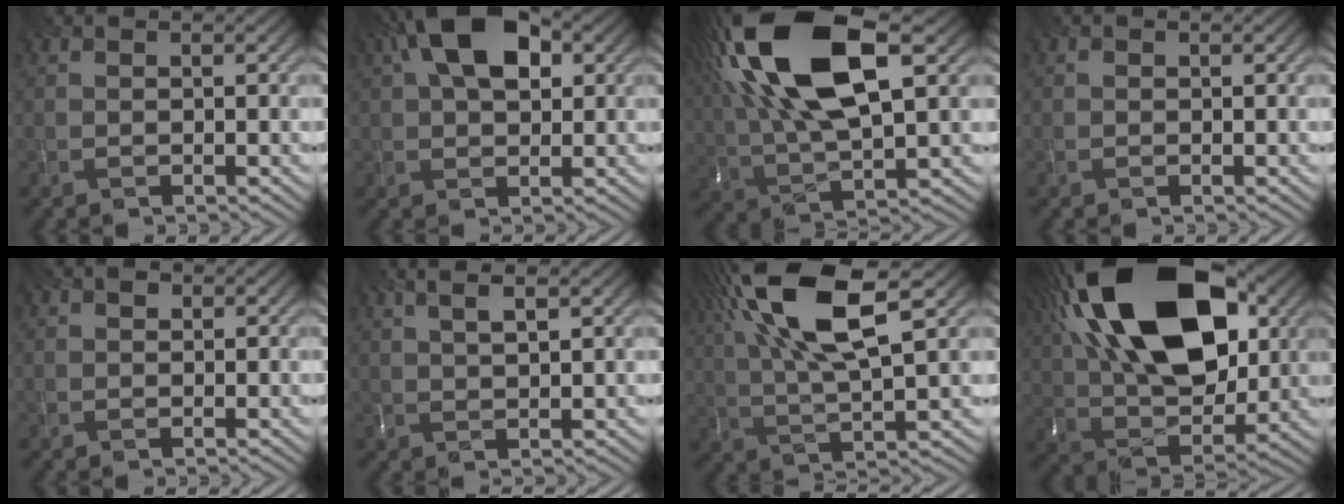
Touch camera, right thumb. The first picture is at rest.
{"total": 10.3, "force": [3.9, 5.5, 7.7], "torque": [-0.149, 0.030, 0.054]}
{"total": 19.3, "force": [7.5, 7.7, 16.0], "torque": [-0.340, 0.047, 0.112]}
{"total": 0.0}
{"total": 0.6, "force": [0.3, 0.4, 0.2], "torque": [0.001, 0.002, 0.002]}
{"total": 2.8, "force": [1.9, 0.0, 2.0], "torque": [-0.043, 0.001, 0.041]}
{"total": 15.1, "force": [6.9, 4.1, 12.7], "torque": [-0.282, 0.026, 0.123]}
{"total": 22.7, "force": [9.2, 12.6, 16.5], "torque": [-0.340, 0.065, 0.134]}